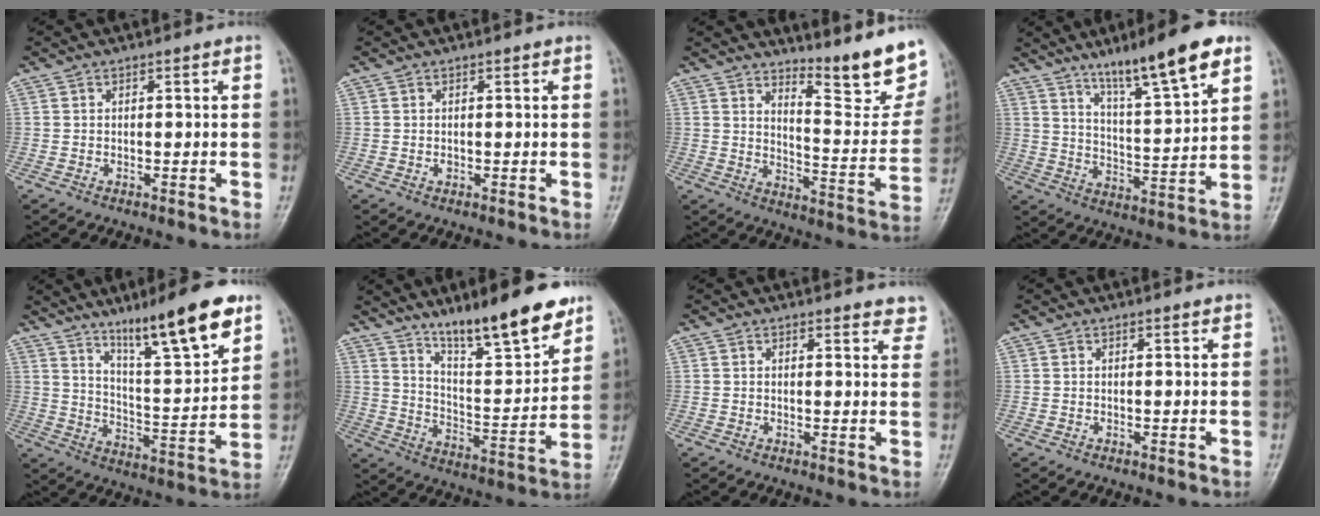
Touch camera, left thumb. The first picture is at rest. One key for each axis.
{"total": 0.5, "fx": 0.0, "fy": 0.4, "fz": 0.3, "tx": -0.002, "ty": 0.000, "tz": -0.001}
{"total": 15.7, "fx": 12.2, "fy": 3.1, "fz": 9.4, "tx": -0.095, "ty": -0.111, "tz": 0.170}
{"total": 15.0, "fx": 9.9, "fy": 2.2, "fz": 11.1, "tx": -0.168, "ty": -0.051, "tz": 0.166}
{"total": 17.2, "fx": 11.5, "fy": 3.0, "fz": 12.4, "tx": -0.173, "ty": -0.067, "tz": 0.194}
{"total": 17.4, "fx": 12.9, "fy": 3.7, "fz": 11.1, "tx": -0.142, "ty": -0.083, "tz": 0.216}
{"total": 5.1, "fx": 4.7, "fy": 1.5, "fz": 1.2, "tx": 0.015, "ty": -0.024, "tz": 0.037}
{"total": 0.8, "fx": 0.7, "fy": 0.0, "fz": 0.4, "tx": -0.006, "ty": -0.002, "tz": 0.010}